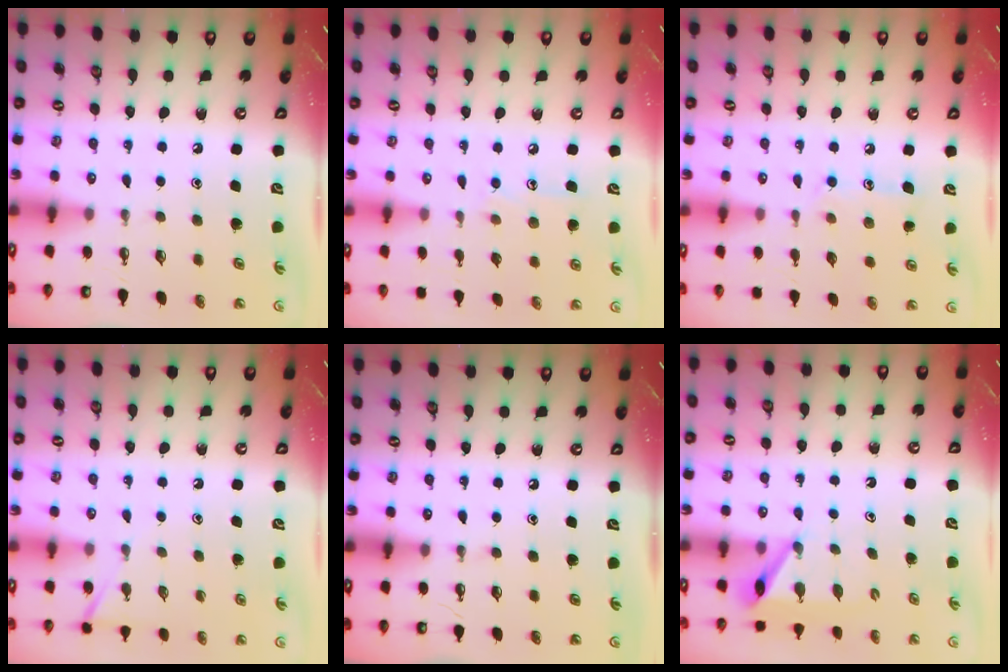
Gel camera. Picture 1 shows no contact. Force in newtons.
{"total": 8.1, "press": 8.0, "slide": 0.5}
{"total": 8.7, "press": 8.7, "slide": 0.1}
{"total": 3.9, "press": 3.9, "slide": 0.5}
{"total": 0.0}
{"total": 6.7, "press": 6.7, "slide": 0.4}